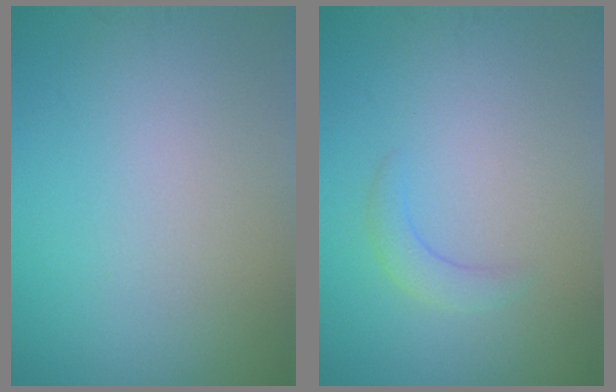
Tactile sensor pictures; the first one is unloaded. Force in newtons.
{"total": 1.5, "press": 1.5, "slide": 0.2}